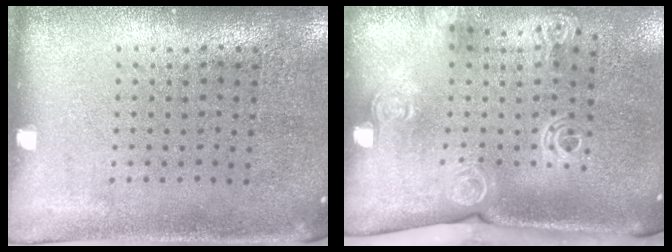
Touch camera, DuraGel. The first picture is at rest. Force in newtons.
{"total": 2.1, "press": 1.5, "slide": 1.4}